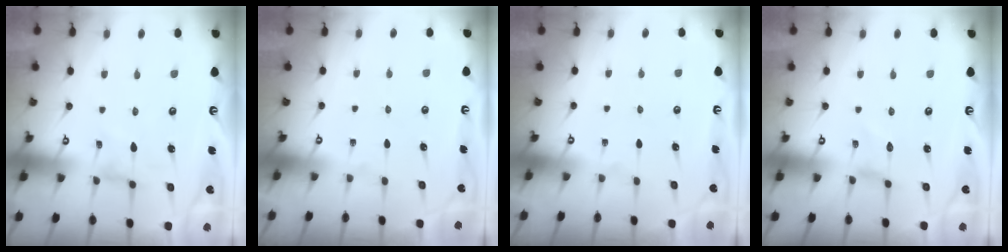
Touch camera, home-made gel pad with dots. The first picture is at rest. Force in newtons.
{"total": 0.0}
{"total": 0.0}
{"total": 0.0}